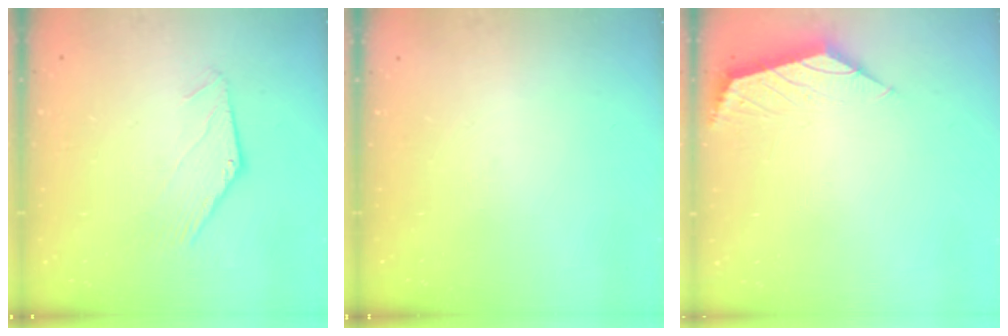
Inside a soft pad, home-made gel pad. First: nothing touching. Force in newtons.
{"total": 0.0}
{"total": 1.4, "press": 1.3, "slide": 0.5}